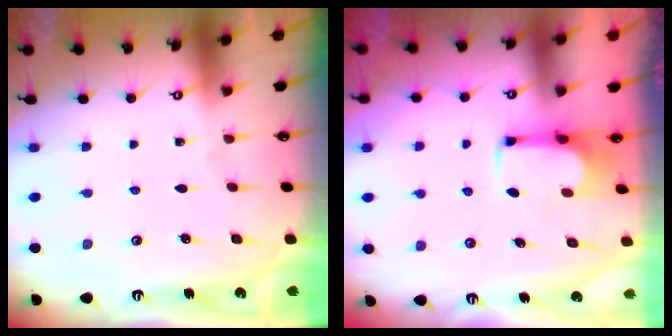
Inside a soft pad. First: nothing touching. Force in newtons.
{"total": 3.6, "press": 3.6, "slide": 0.7}